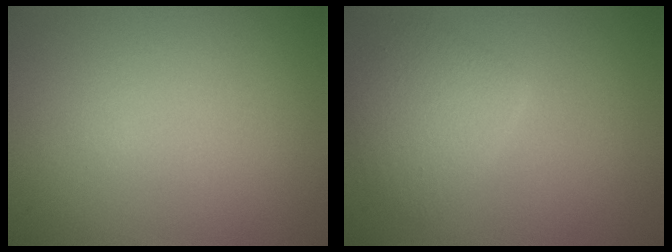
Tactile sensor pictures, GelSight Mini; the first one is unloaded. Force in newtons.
{"total": 3.6, "press": 3.6, "slide": 0.2}